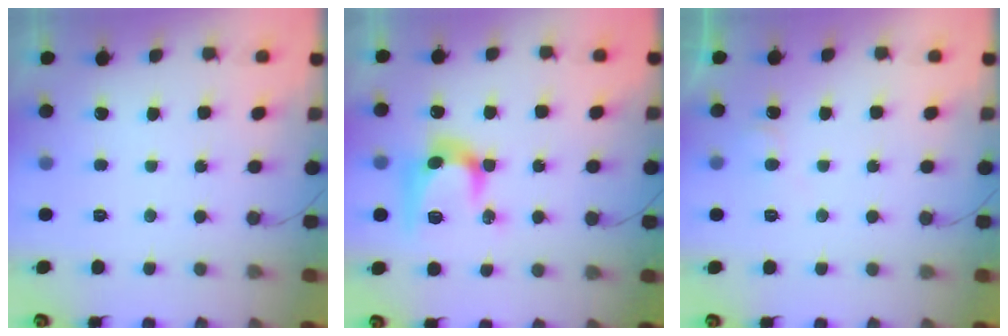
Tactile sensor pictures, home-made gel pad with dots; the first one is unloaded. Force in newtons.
{"total": 11.8, "press": 11.8, "slide": 0.4}
{"total": 3.5, "press": 3.5, "slide": 0.3}